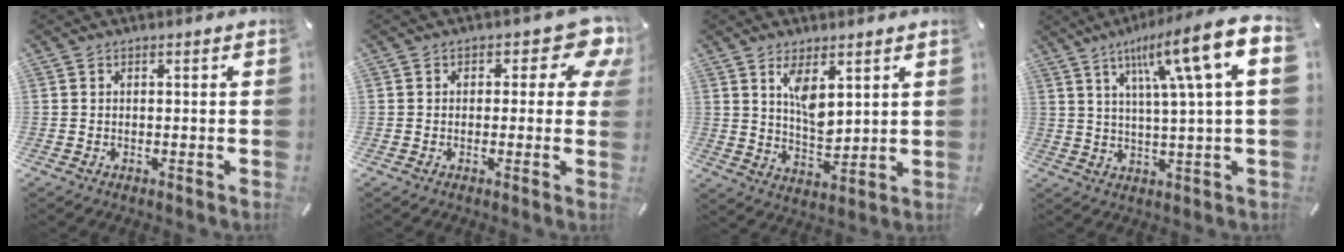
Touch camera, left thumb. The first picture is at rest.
{"total": 8.2, "force": [3.4, 4.5, 6.0], "torque": [-0.063, -0.018, 0.054]}
{"total": 8.0, "force": [4.3, 4.1, 5.4], "torque": [-0.093, -0.028, 0.070]}
{"total": 15.5, "force": [6.4, 2.1, 14.0], "torque": [-0.231, -0.028, 0.089]}